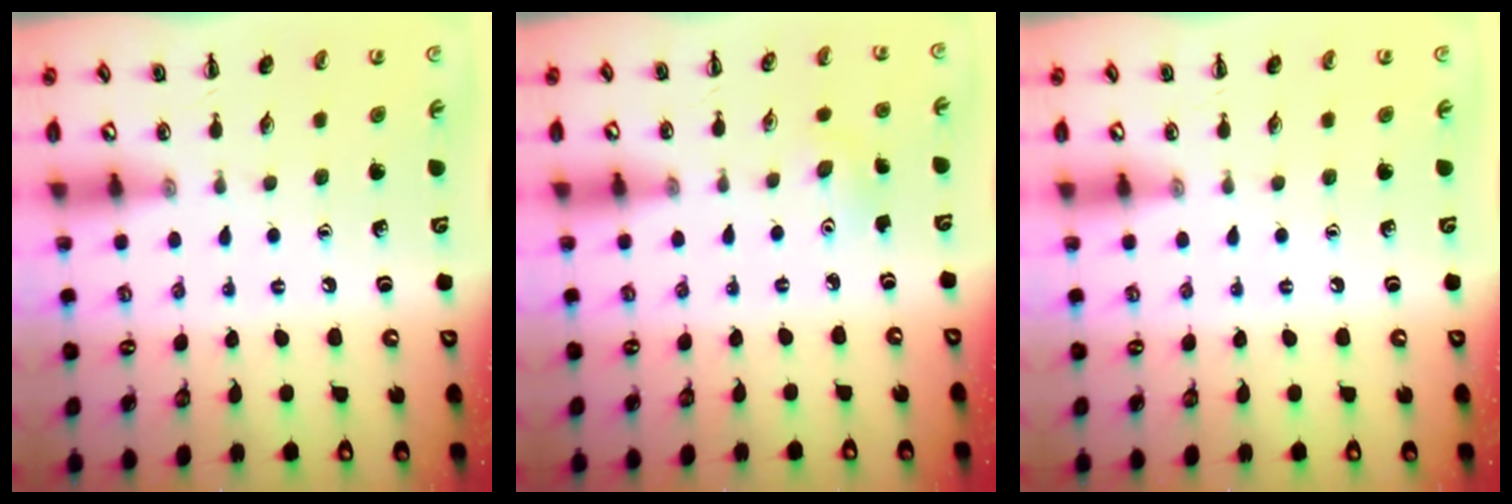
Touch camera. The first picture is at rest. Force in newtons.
{"total": 3.9, "press": 3.7, "slide": 1.1}
{"total": 0.0}